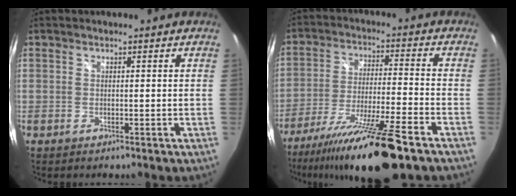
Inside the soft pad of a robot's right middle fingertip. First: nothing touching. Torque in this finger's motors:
{"motor_torque": [1.58, -0.56, 0.56, 0.21]}